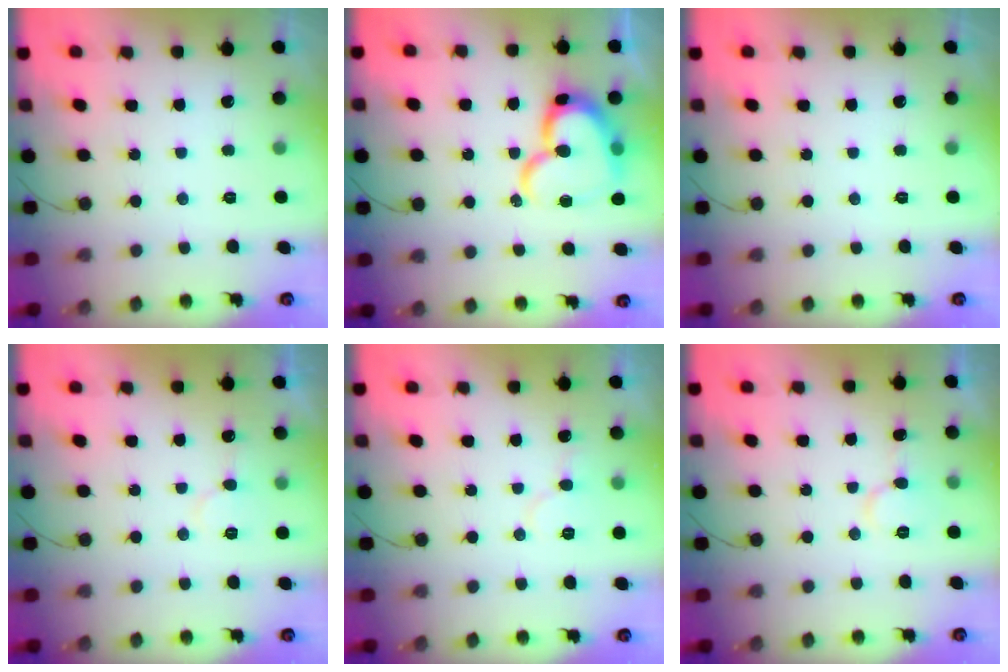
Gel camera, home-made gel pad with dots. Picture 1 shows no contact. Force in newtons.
{"total": 17.7, "press": 17.7, "slide": 1.7}
{"total": 0.0}
{"total": 6.7, "press": 6.7, "slide": 0.5}
{"total": 5.4, "press": 5.3, "slide": 0.5}
{"total": 7.4, "press": 7.4, "slide": 0.5}